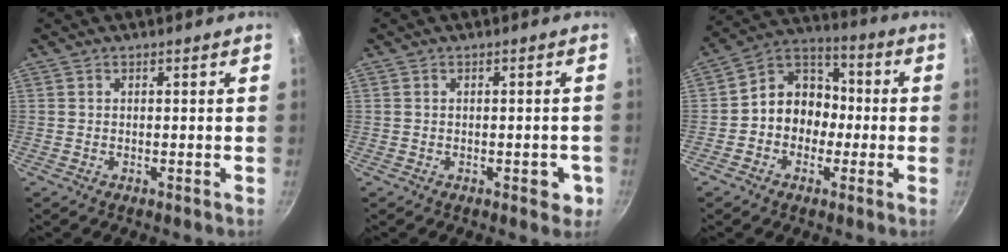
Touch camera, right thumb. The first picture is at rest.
{"total": 3.2, "force": [-1.0, 1.7, 2.5], "torque": [-0.012, 0.008, -0.013]}
{"total": 11.2, "force": [-1.5, 9.5, 5.7], "torque": [-0.038, 0.045, -0.046]}